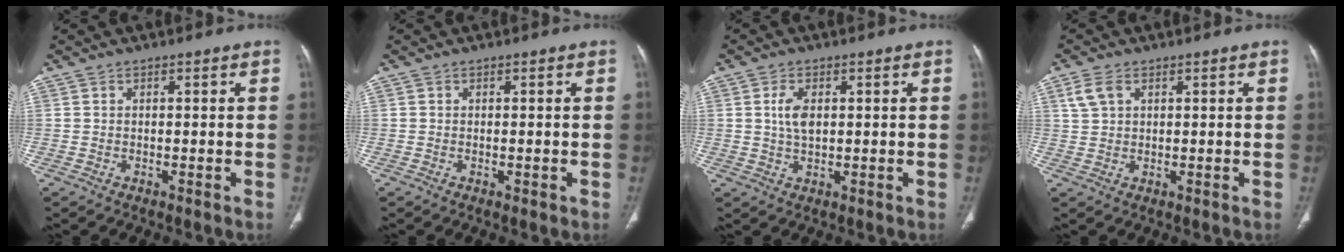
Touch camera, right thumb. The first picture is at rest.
{"total": 0.9, "force": [-0.3, 0.3, 0.8], "torque": [-0.010, -0.003, -0.002]}
{"total": 4.2, "force": [0.9, 2.2, 3.4], "torque": [-0.066, -0.003, 0.017]}
{"total": 3.6, "force": [1.6, 2.2, 2.3], "torque": [-0.053, 0.006, 0.039]}